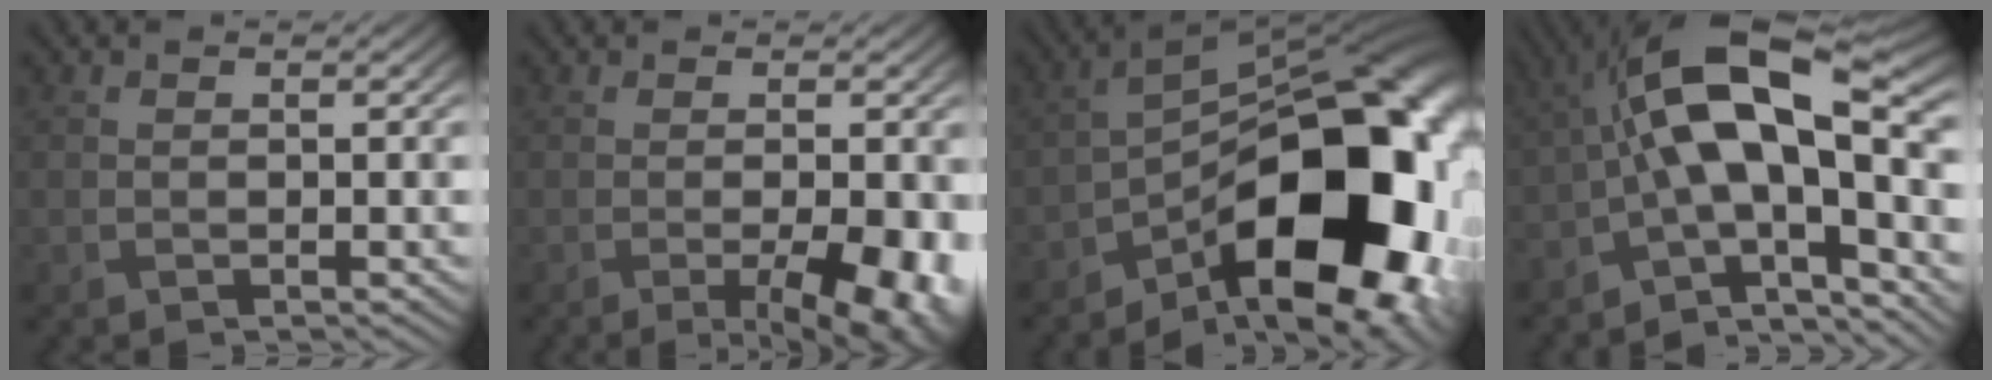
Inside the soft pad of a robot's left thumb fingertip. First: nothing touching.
{"total": 6.8, "force": [-2.2, 1.7, 6.2], "torque": [-0.090, -0.009, -0.021]}
{"total": 18.4, "force": [-7.7, 8.2, 14.6], "torque": [-0.192, -0.004, -0.138]}
{"total": 14.6, "force": [-1.5, 4.9, 13.7], "torque": [-0.223, 0.033, -0.037]}